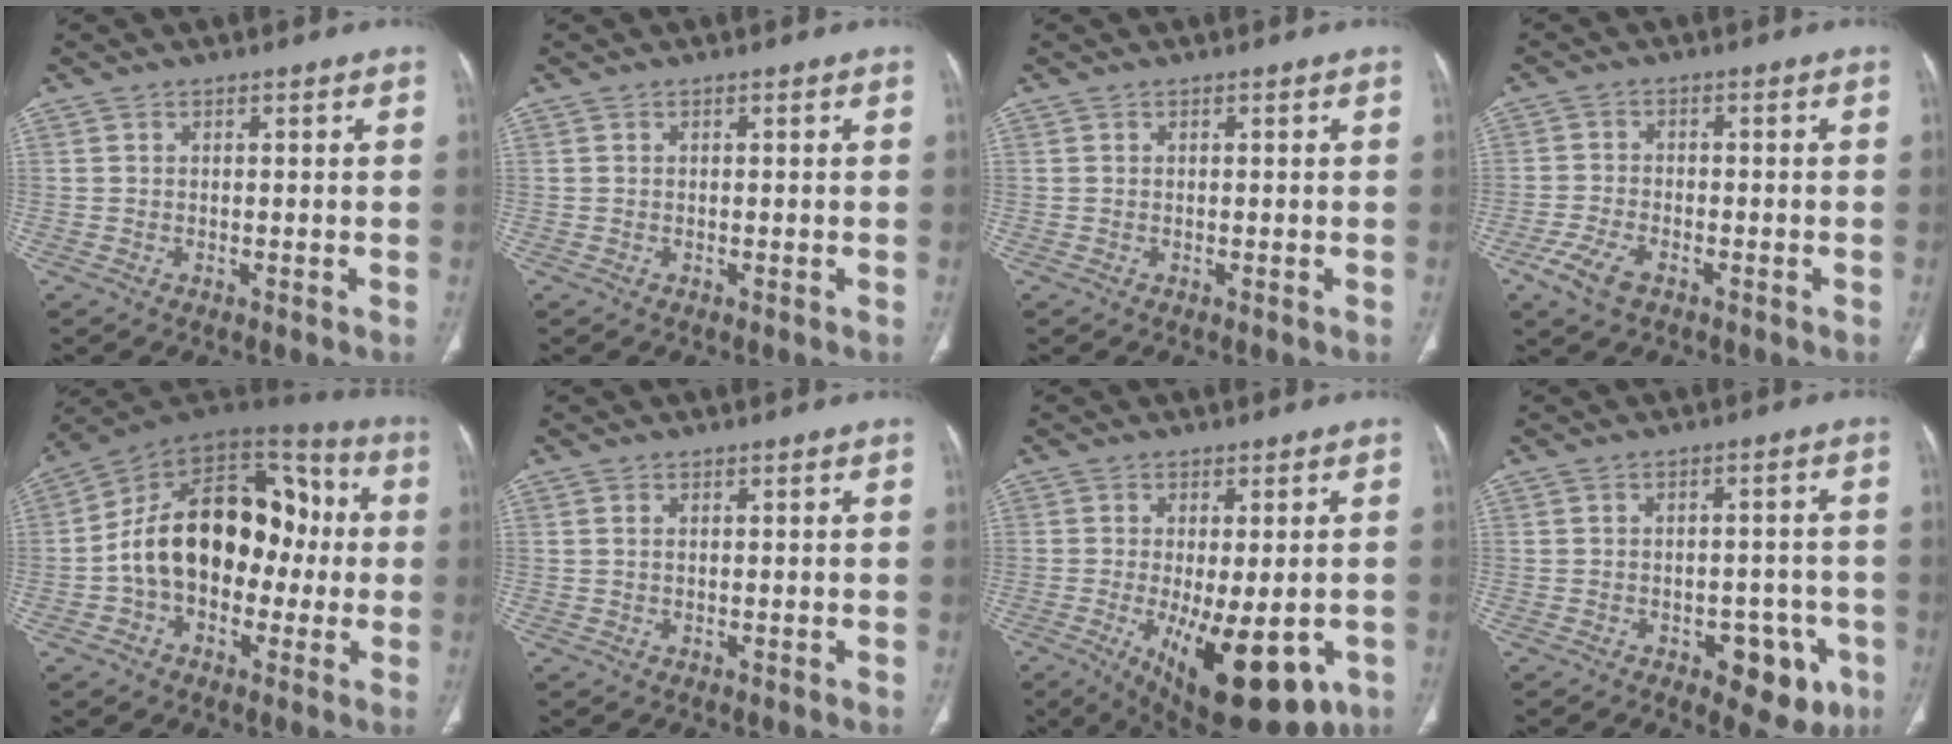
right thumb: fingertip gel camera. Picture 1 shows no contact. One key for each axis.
{"total": 0.0}
{"total": 0.0}
{"total": 5.7, "fx": -3.2, "fy": 2.8, "fz": 3.8, "tx": -0.087, "ty": 0.006, "tz": -0.061}
{"total": 22.2, "fx": -1.0, "fy": 14.8, "fz": 16.5, "tx": -0.237, "ty": 0.058, "tz": -0.019}
{"total": 0.6, "fx": 0.1, "fy": 0.3, "fz": 0.5, "tx": -0.015, "ty": 0.005, "tz": 0.005}
{"total": 17.7, "fx": -6.7, "fy": 7.3, "fz": 14.7, "tx": -0.190, "ty": -0.016, "tz": -0.079}
{"total": 9.6, "fx": -4.3, "fy": 5.4, "fz": 6.7, "tx": -0.046, "ty": 0.020, "tz": -0.046}